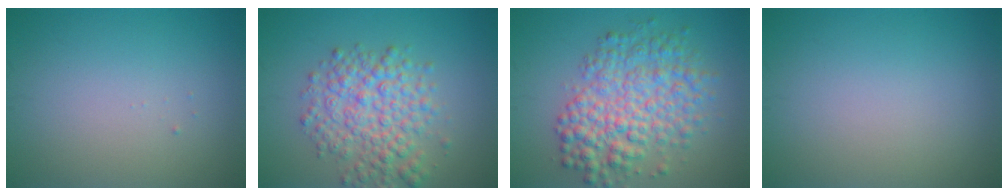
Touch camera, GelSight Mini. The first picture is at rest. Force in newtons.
{"total": 5.7, "press": 5.7, "slide": 0.1}
{"total": 7.0, "press": 7.0, "slide": 0.1}
{"total": 0.0}